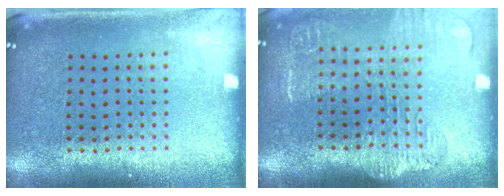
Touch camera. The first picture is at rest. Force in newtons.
{"total": 1.8, "press": 1.5, "slide": 0.9}